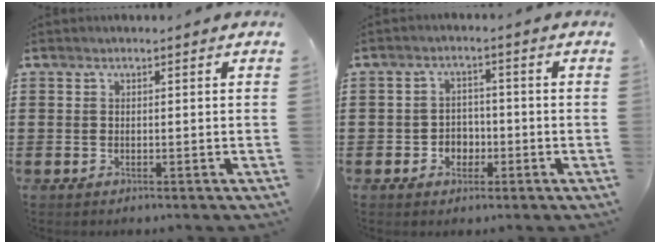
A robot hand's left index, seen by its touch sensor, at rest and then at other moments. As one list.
[{"total": 3.0, "force": [-1.4, 2.4, 1.1], "torque": [-0.028, 0.006, -0.032]}]